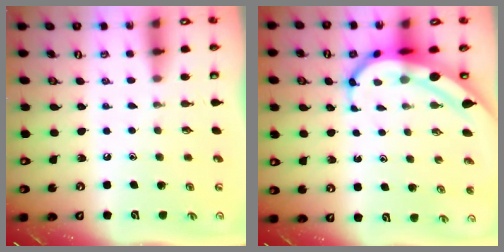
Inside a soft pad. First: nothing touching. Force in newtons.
{"total": 7.1, "press": 7.1, "slide": 0.8}